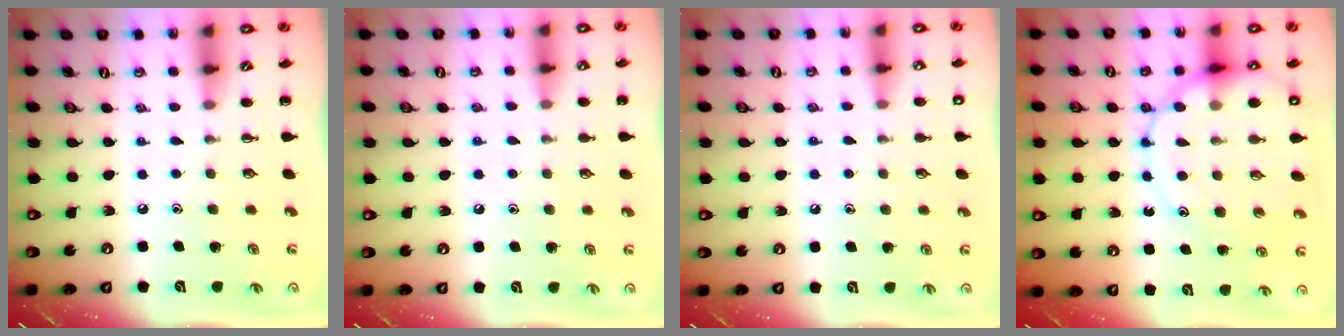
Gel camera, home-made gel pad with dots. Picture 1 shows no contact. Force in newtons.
{"total": 4.9, "press": 4.6, "slide": 1.8}
{"total": 6.7, "press": 6.3, "slide": 2.2}
{"total": 16.6, "press": 16.4, "slide": 2.5}